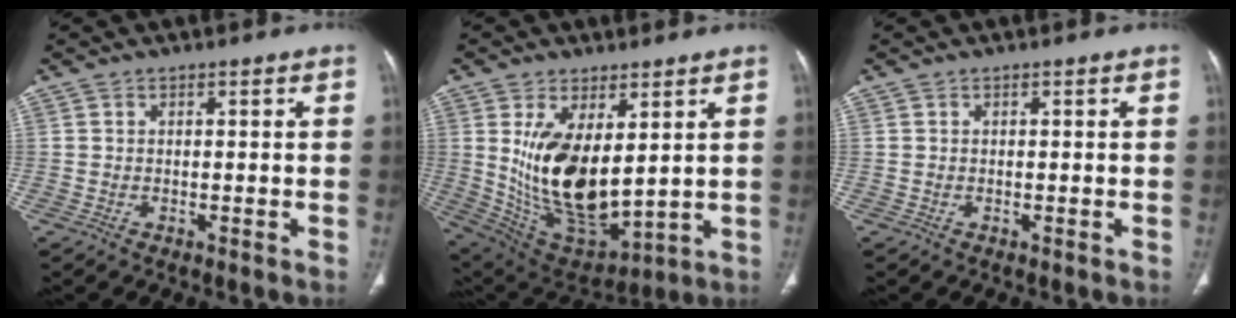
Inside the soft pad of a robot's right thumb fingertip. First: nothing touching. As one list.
[{"total": 17.4, "force": [3.4, 8.8, 14.6], "torque": [-0.250, -0.032, 0.094]}, {"total": 0.0}]